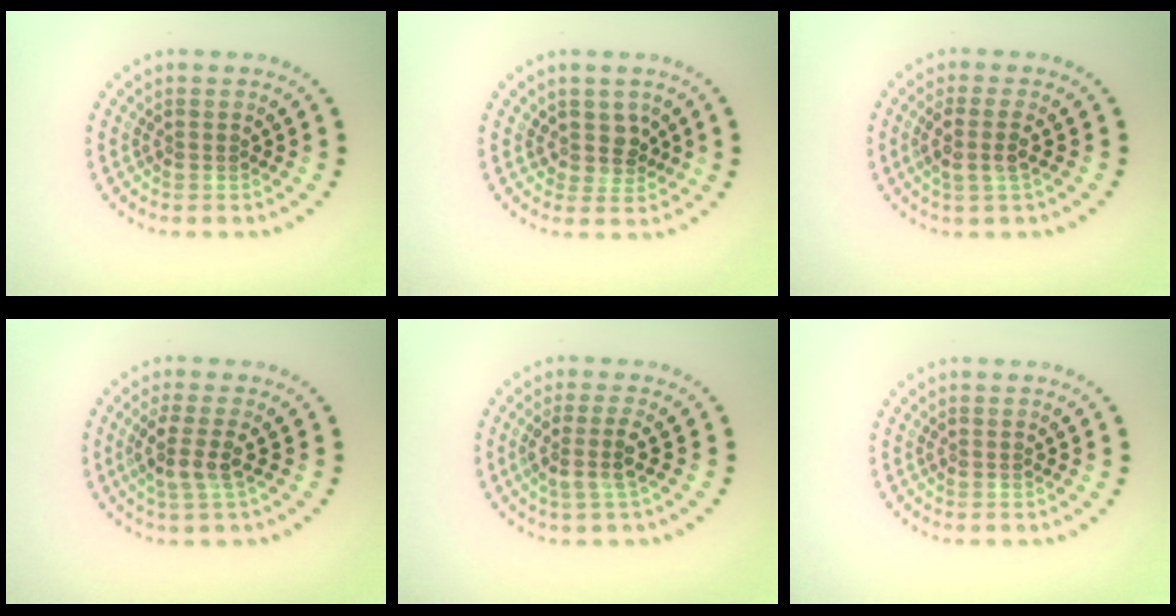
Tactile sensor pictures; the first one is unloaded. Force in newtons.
{"total": 2.0, "press": 1.6, "slide": 1.2}
{"total": 2.4, "press": 2.0, "slide": 1.3}
{"total": 2.6, "press": 2.1, "slide": 1.6}
{"total": 2.4, "press": 1.8, "slide": 1.6}
{"total": 0.0}